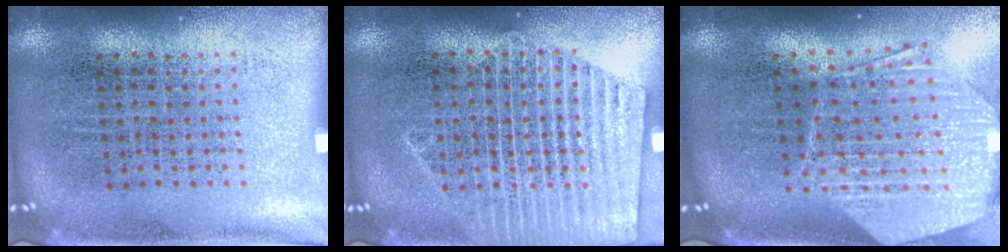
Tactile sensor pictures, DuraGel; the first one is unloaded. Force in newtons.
{"total": 3.1, "press": 3.1, "slide": 0.4}
{"total": 2.6, "press": 2.1, "slide": 1.5}